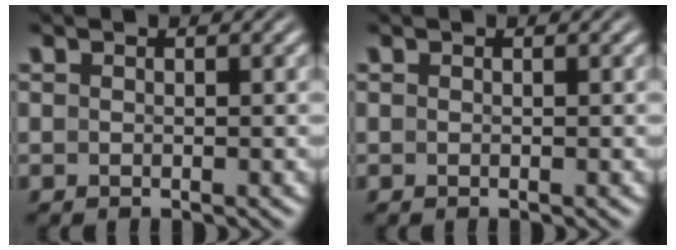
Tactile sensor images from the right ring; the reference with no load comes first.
{"total": 0.0}